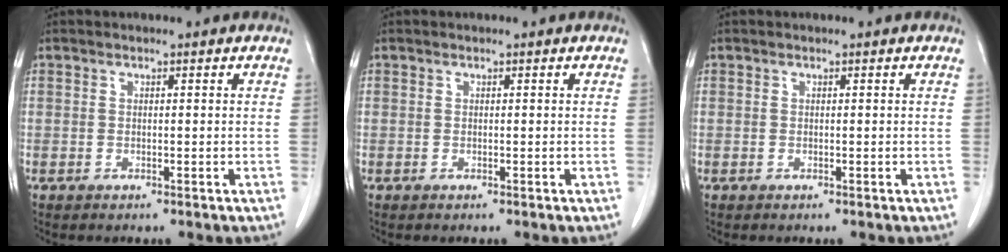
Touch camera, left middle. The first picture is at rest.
{"total": 0.0}
{"total": 0.0}